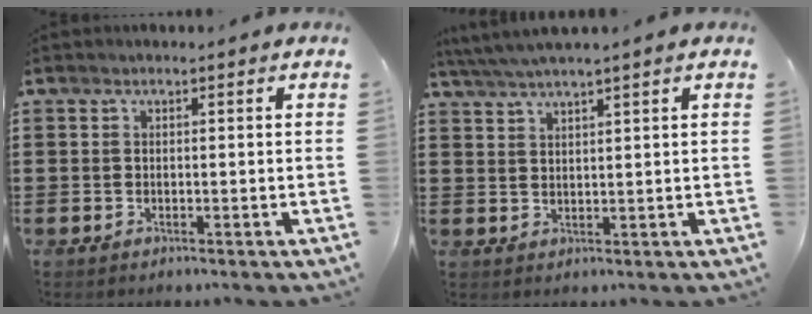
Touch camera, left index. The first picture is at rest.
{"total": 3.1, "force": [2.7, -0.5, 1.5], "torque": [-0.034, -0.004, 0.049]}